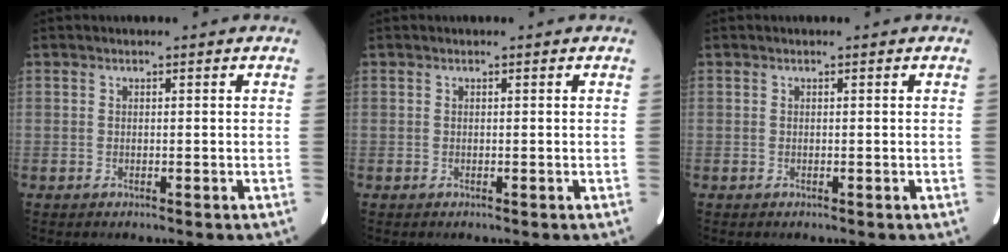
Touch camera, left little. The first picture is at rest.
{"total": 0.0}
{"total": 0.0}